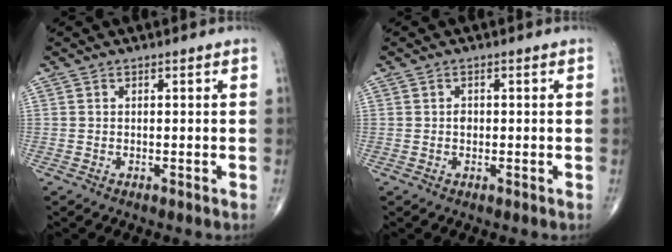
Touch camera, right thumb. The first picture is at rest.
{"total": 1.2, "force": [0.0, 0.9, 0.8], "torque": [-0.010, 0.001, 0.000]}